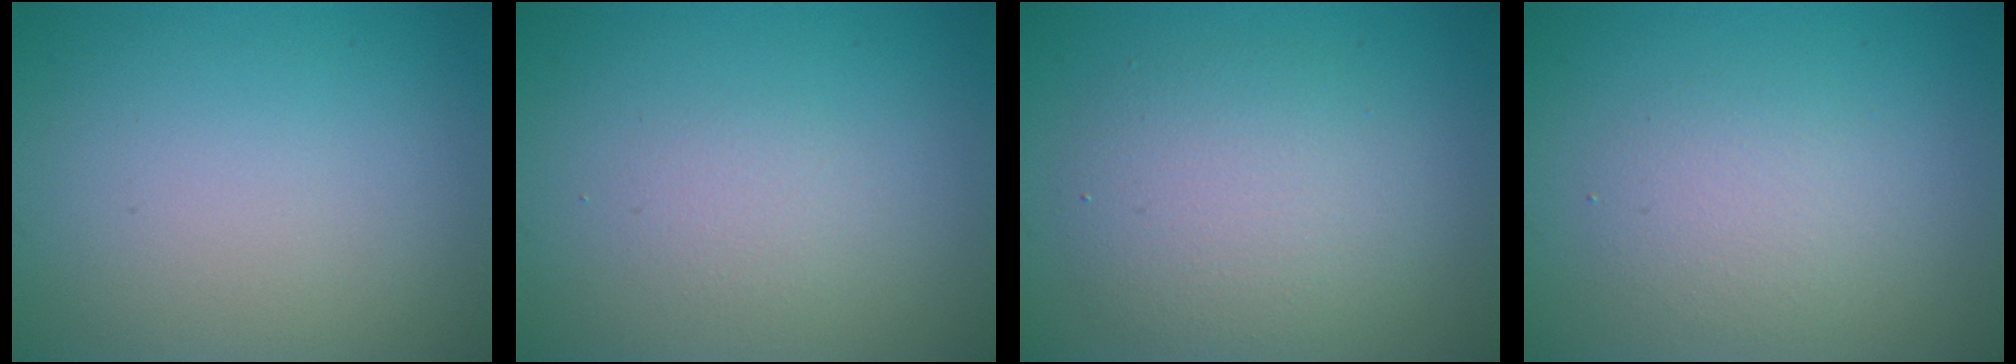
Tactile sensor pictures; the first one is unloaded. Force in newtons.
{"total": 1.2, "press": 1.2, "slide": 0.1}
{"total": 4.5, "press": 4.5, "slide": 0.4}
{"total": 2.4, "press": 2.4, "slide": 0.2}